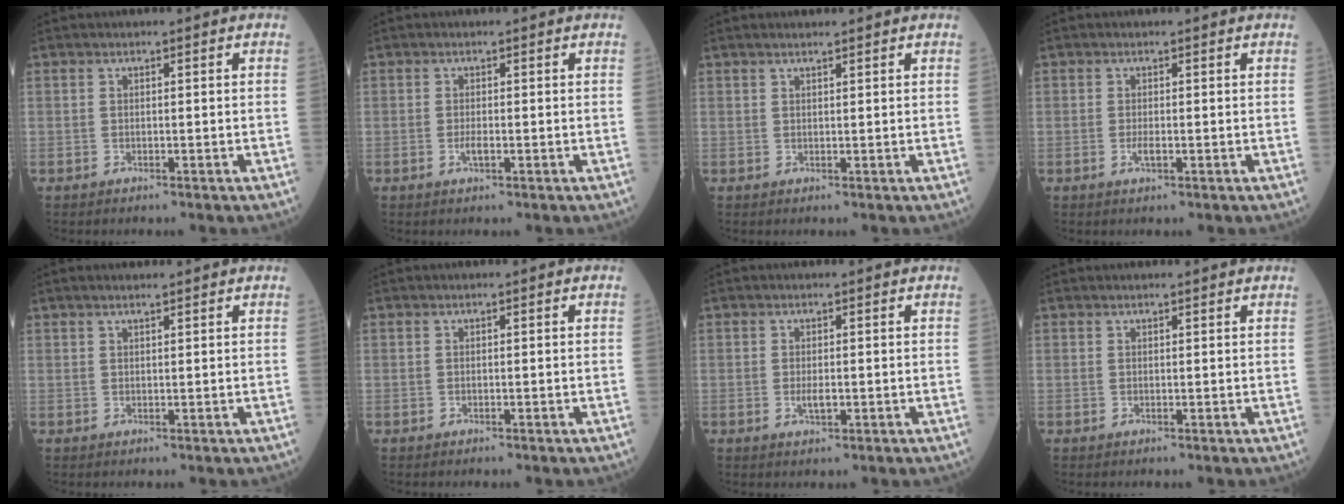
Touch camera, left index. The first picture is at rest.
{"total": 1.1, "force": [-0.3, 0.2, 1.0], "torque": [-0.022, -0.002, -0.004]}
{"total": 1.7, "force": [1.6, 0.0, 0.7], "torque": [-0.011, 0.014, 0.027]}
{"total": 1.0, "force": [-0.3, 0.2, 0.9], "torque": [-0.021, -0.003, -0.002]}
{"total": 2.3, "force": [2.0, 0.1, 1.1], "torque": [-0.017, 0.016, 0.033]}
{"total": 0.0}
{"total": 1.4, "force": [-0.2, 0.5, 1.3], "torque": [-0.027, -0.004, 0.000]}
{"total": 1.2, "force": [1.2, 0.0, 0.0], "torque": [-0.008, 0.006, 0.017]}